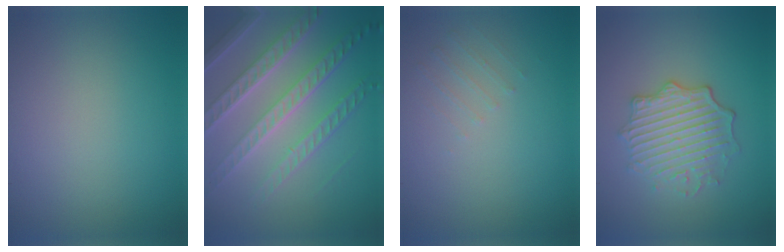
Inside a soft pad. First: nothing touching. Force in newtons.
{"total": 7.5, "press": 5.3, "slide": 5.3}
{"total": 0.6, "press": 0.5, "slide": 0.4}
{"total": 4.5, "press": 3.9, "slide": 2.3}